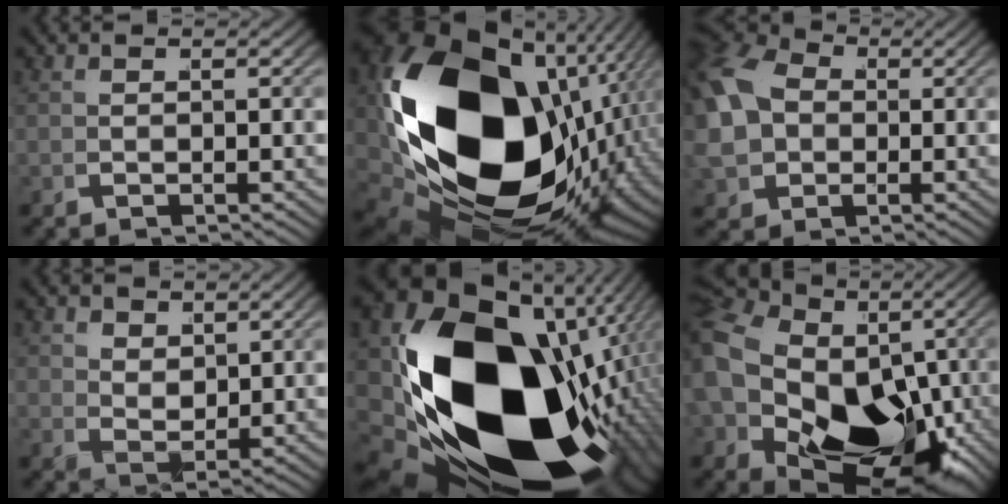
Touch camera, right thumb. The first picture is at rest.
{"total": 35.1, "force": [-2.7, 21.7, 27.5], "torque": [-0.478, -0.062, -0.005]}
{"total": 10.0, "force": [0.8, 8.2, 5.7], "torque": [-0.140, -0.022, 0.019]}
{"total": 2.7, "force": [1.6, 1.6, 1.4], "torque": [-0.018, -0.015, 0.040]}
{"total": 38.0, "force": [-5.6, 23.0, 29.8], "torque": [-0.499, -0.079, -0.048]}
{"total": 22.6, "force": [-2.3, 16.1, 15.7], "torque": [-0.297, -0.070, -0.016]}